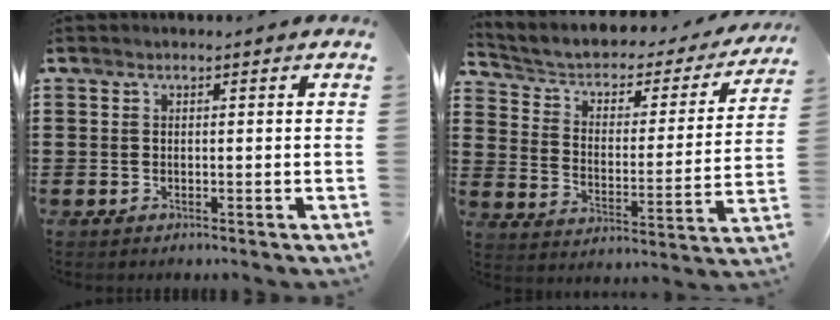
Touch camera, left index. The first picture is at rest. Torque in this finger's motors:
{"motor_torque": [2.14, 0.00, 0.67, 0.04]}